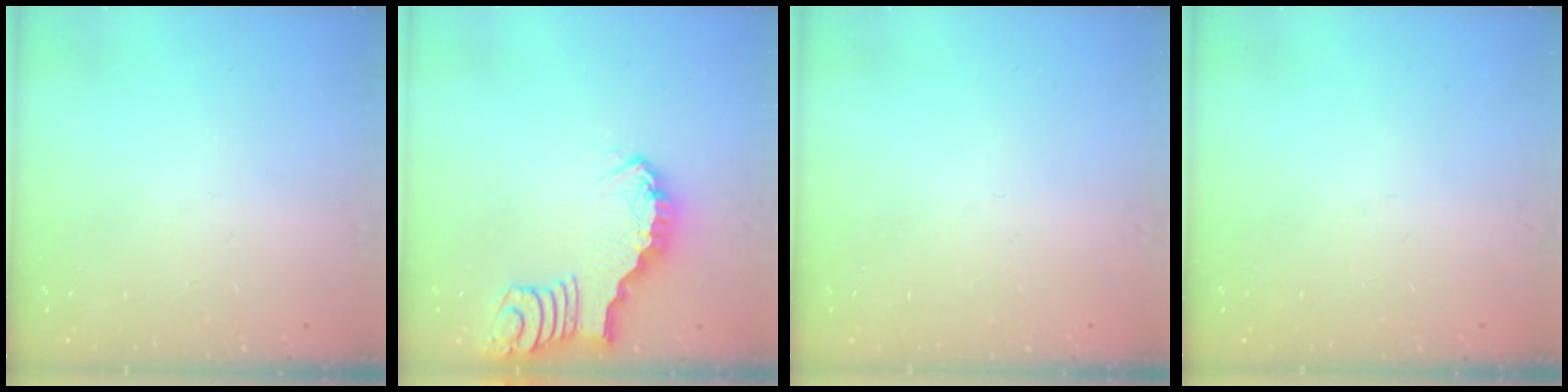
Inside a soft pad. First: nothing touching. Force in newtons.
{"total": 2.7, "press": 2.7, "slide": 0.4}
{"total": 0.0}
{"total": 0.0}